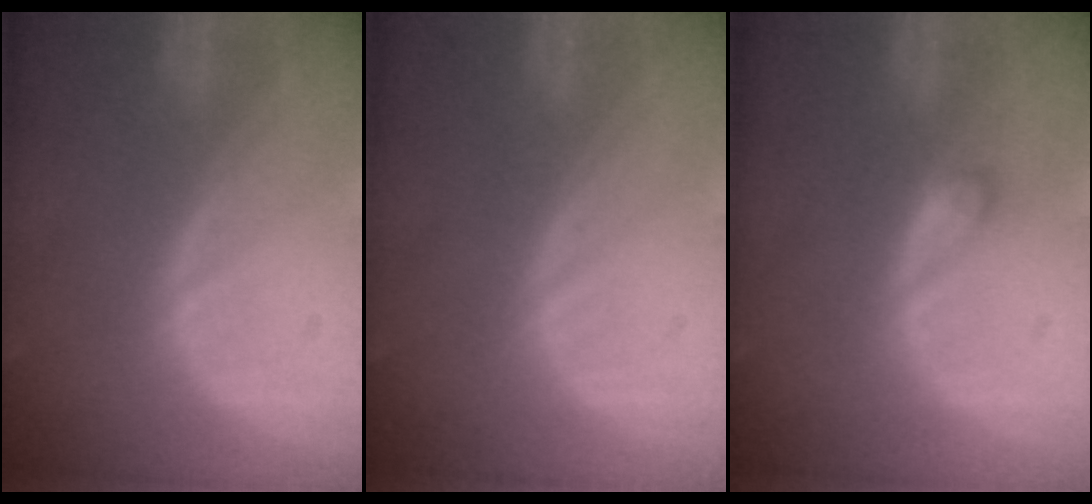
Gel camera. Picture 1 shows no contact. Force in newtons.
{"total": 0.0}
{"total": 1.3, "press": 1.2, "slide": 0.3}